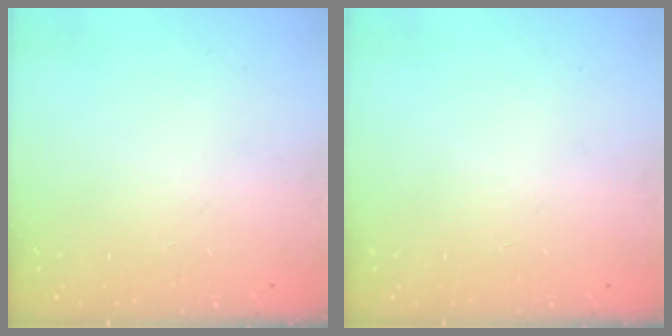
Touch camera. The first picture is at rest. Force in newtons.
{"total": 0.0}